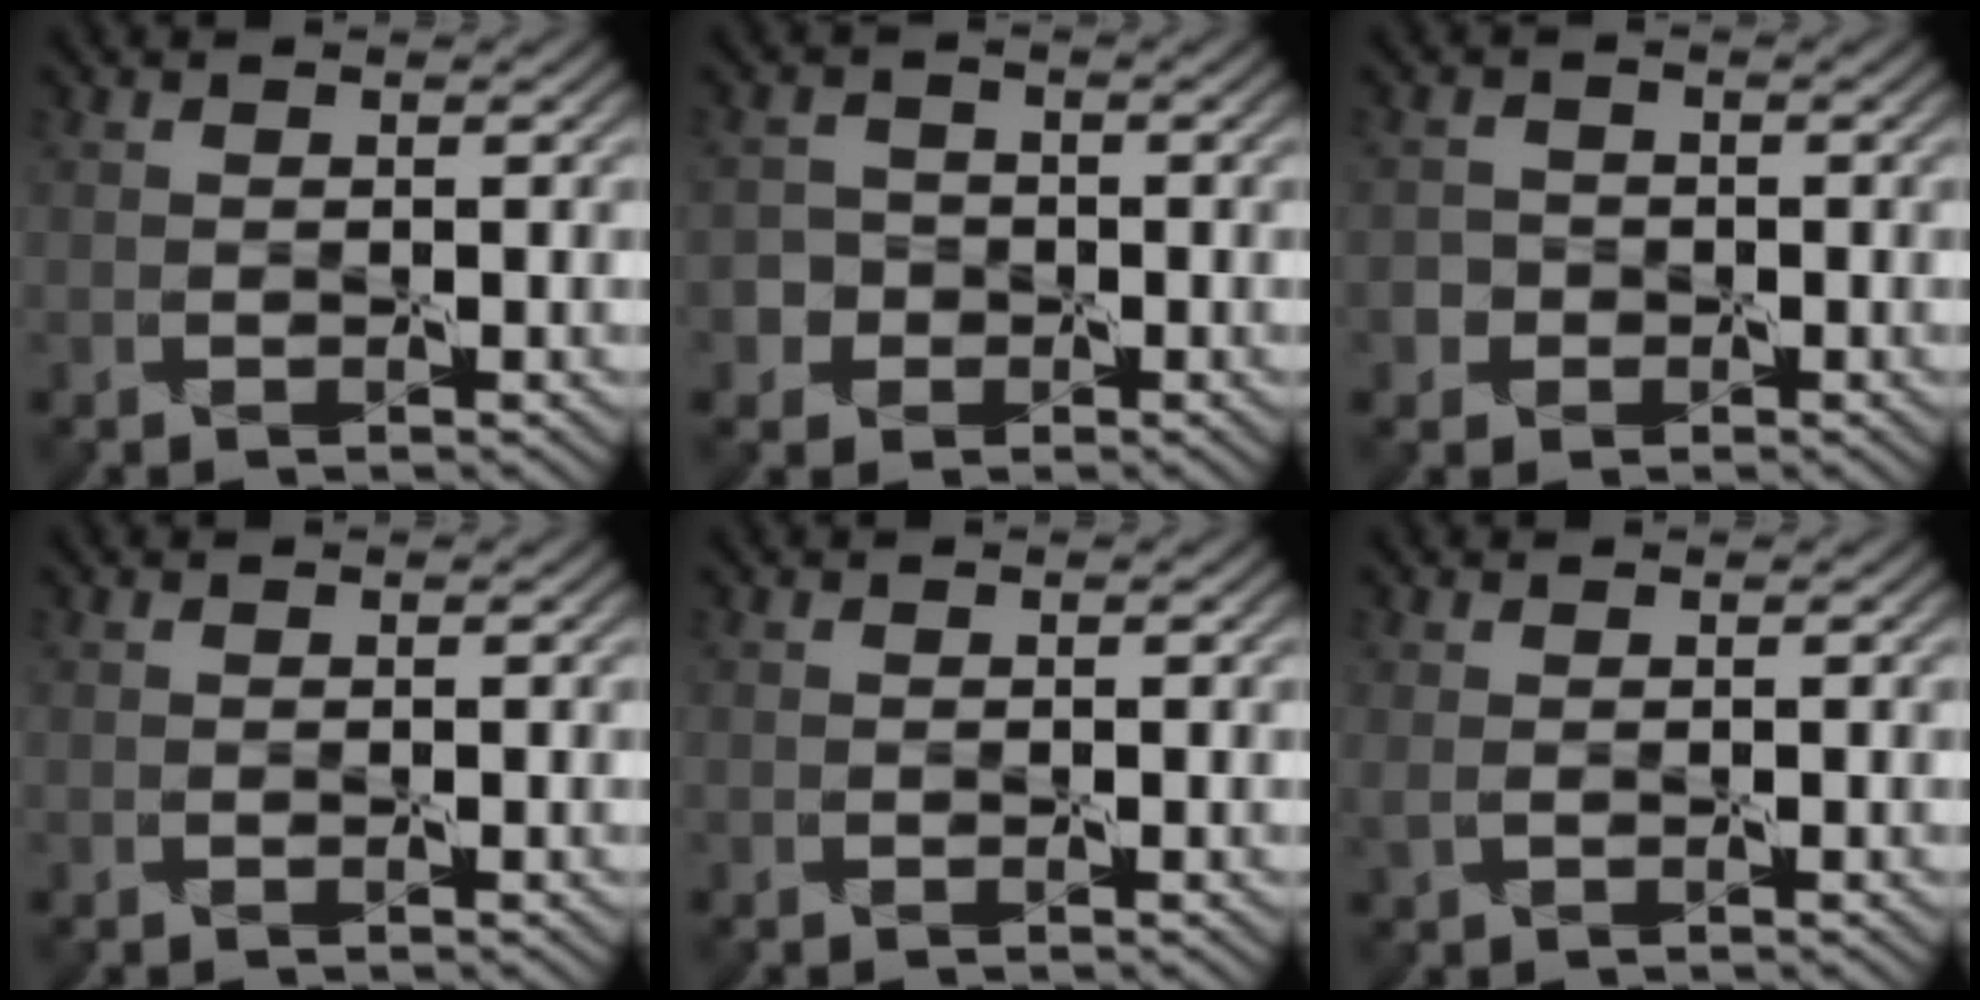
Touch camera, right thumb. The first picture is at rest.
{"total": 2.7, "force": [-1.0, 2.4, -0.7], "torque": [0.035, 0.001, -0.032]}
{"total": 2.0, "force": [-0.9, 1.7, -0.7], "torque": [0.032, -0.004, -0.020]}
{"total": 0.0}
{"total": 0.0}
{"total": 0.9, "force": [0.4, 0.2, 0.7], "torque": [-0.019, 0.004, 0.009]}